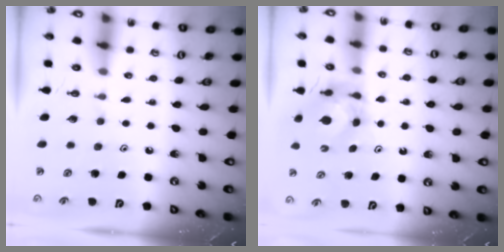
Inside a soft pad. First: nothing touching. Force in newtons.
{"total": 5.8, "press": 5.8, "slide": 0.3}